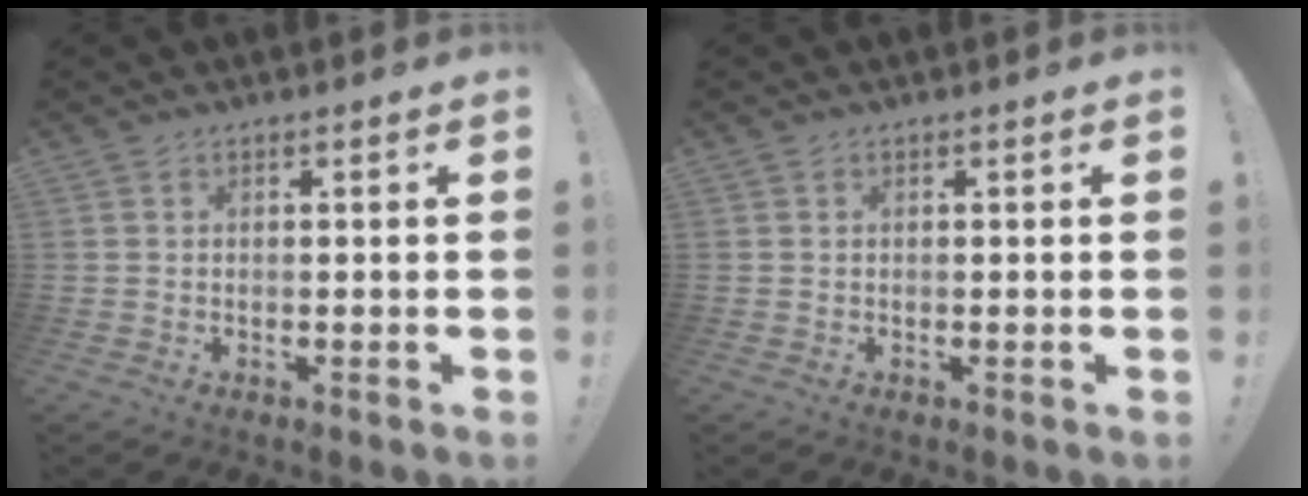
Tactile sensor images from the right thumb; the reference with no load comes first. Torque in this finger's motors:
{"motor_torque": [0.43, 0.51, 0.00, -0.13, 0.00]}